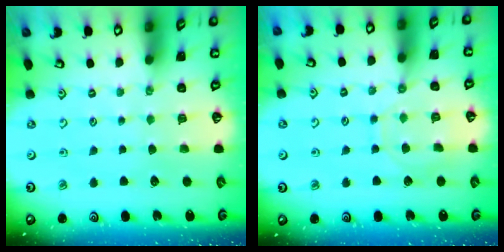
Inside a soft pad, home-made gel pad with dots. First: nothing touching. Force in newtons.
{"total": 8.4, "press": 8.4, "slide": 0.6}